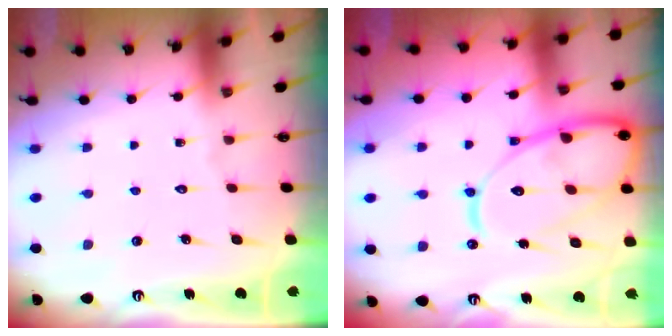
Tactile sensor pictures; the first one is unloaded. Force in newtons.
{"total": 19.1, "press": 19.0, "slide": 1.9}